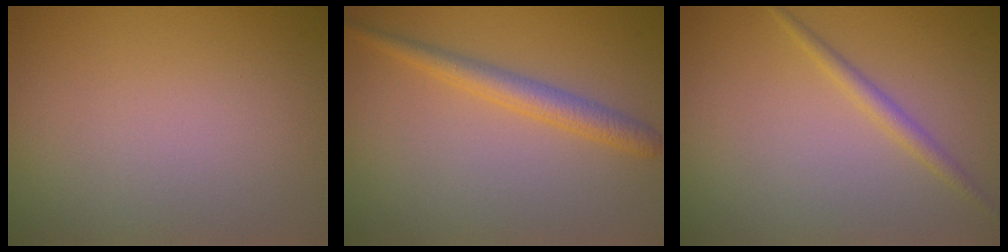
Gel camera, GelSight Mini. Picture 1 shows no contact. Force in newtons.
{"total": 2.6, "press": 2.6, "slide": 0.2}
{"total": 1.4, "press": 1.4, "slide": 0.1}